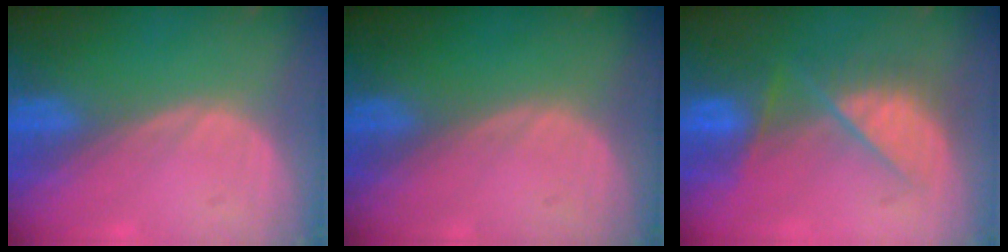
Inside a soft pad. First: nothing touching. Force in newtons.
{"total": 0.0}
{"total": 7.3, "press": 7.3, "slide": 0.6}